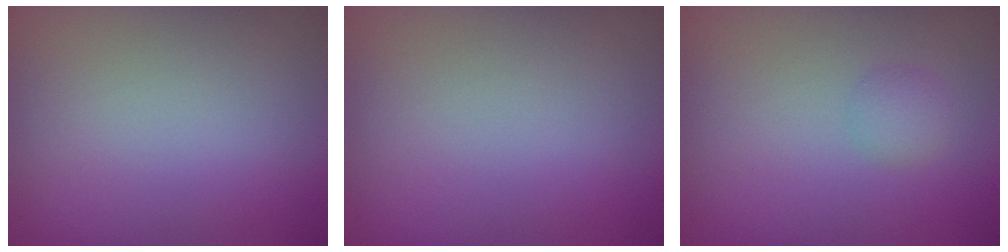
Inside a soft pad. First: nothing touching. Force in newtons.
{"total": 0.0}
{"total": 1.3, "press": 1.3, "slide": 0.0}